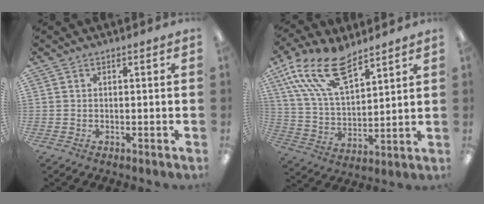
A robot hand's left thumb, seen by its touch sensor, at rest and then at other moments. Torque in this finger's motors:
{"motor_torque": [0.90, 0.89, 1.37, -1.40, 0.42]}